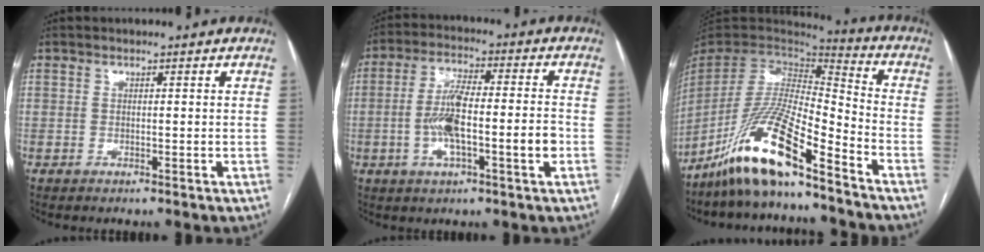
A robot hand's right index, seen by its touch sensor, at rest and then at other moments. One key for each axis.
{"total": 10.8, "fx": -2.4, "fy": 1.8, "fz": 10.4, "tx": -0.195, "ty": 0.015, "tz": -0.042}
{"total": 16.0, "fx": -11.5, "fy": 1.9, "fz": 11.0, "tx": -0.220, "ty": -0.010, "tz": -0.216}